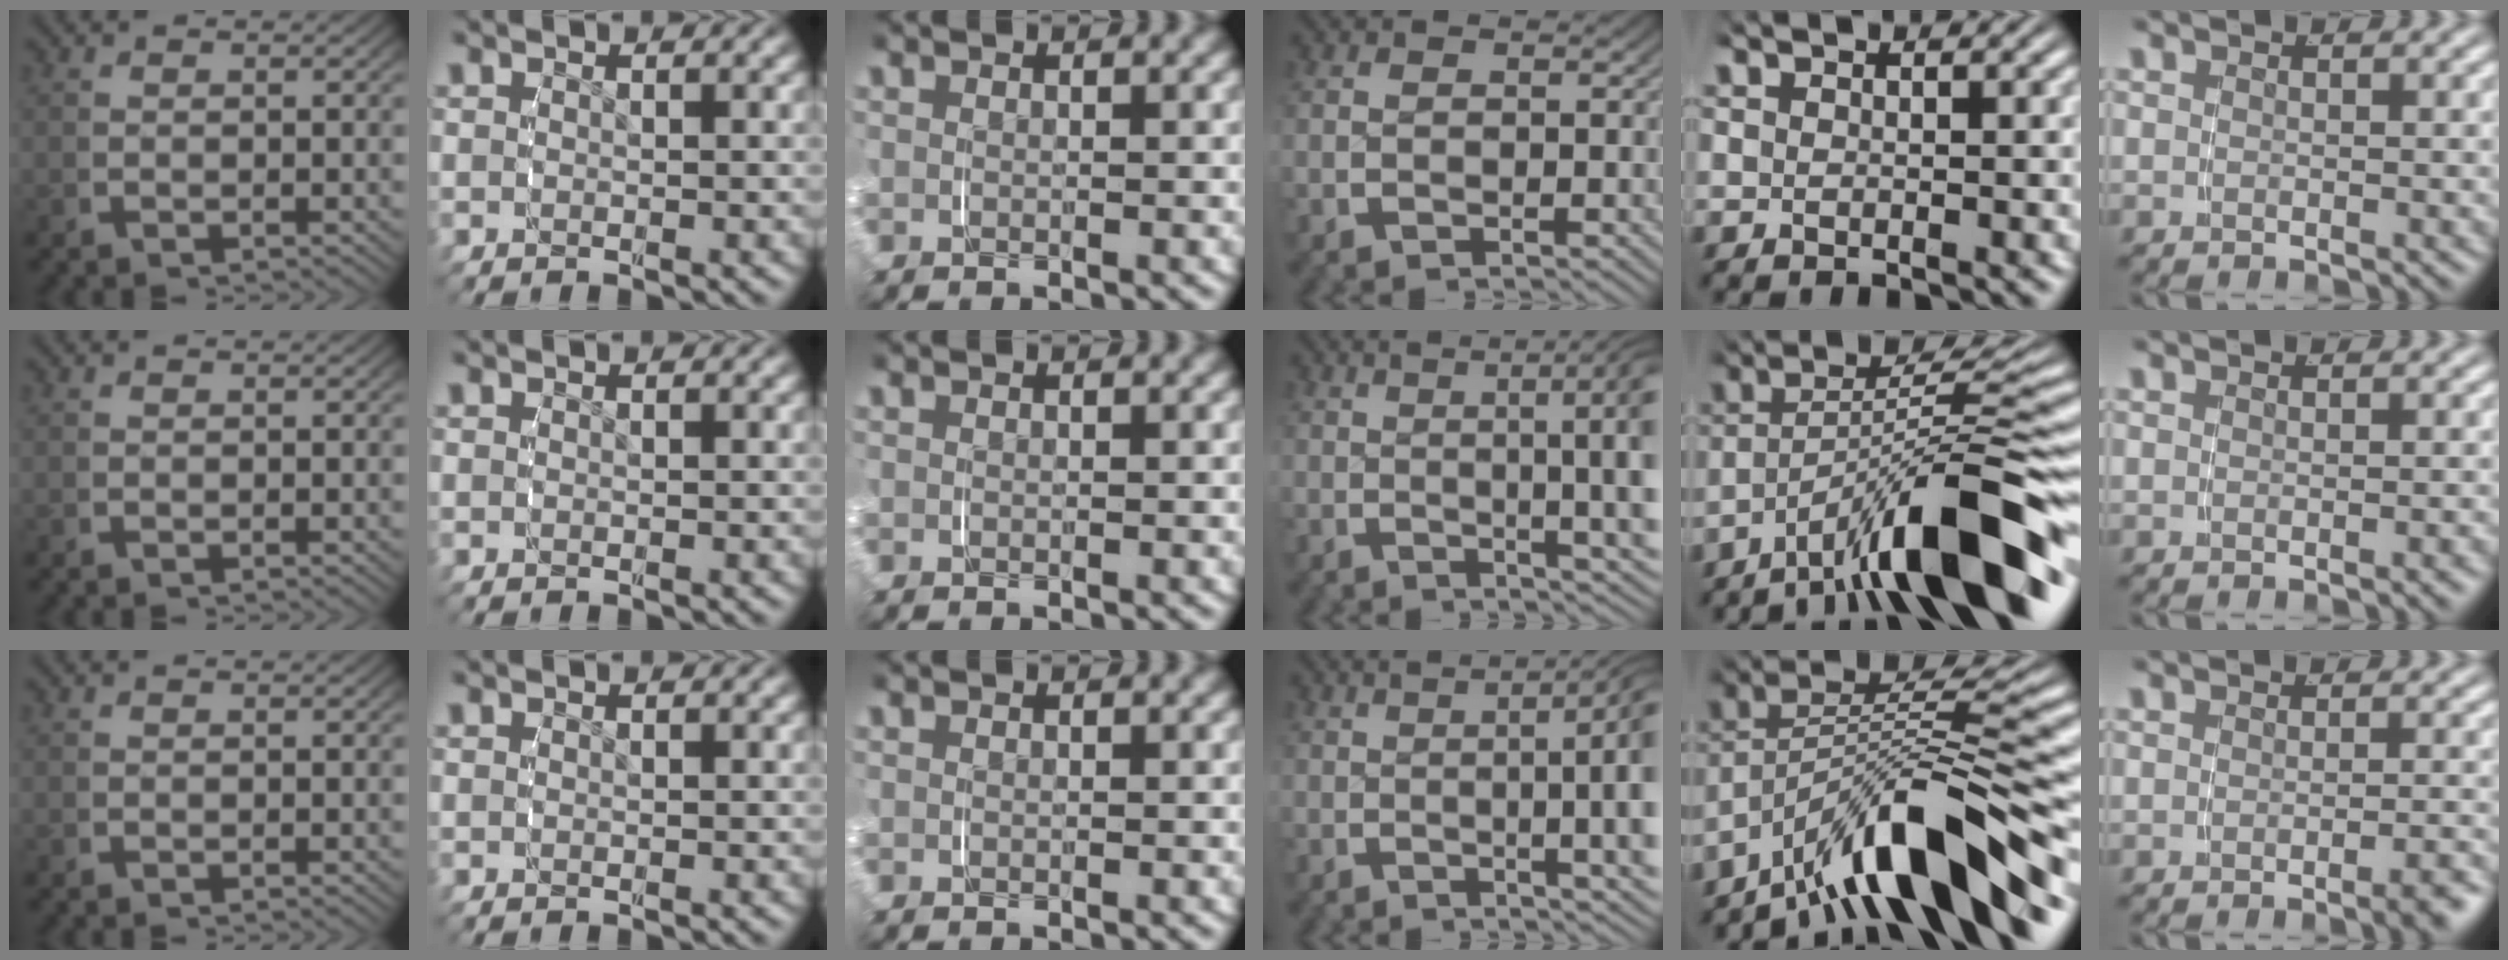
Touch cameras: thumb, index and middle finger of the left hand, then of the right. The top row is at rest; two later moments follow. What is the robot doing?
{"motion": "grasp_and_lifting", "object": "pencil case"}